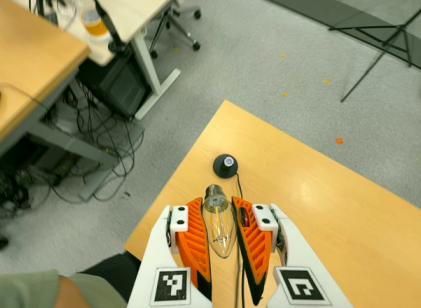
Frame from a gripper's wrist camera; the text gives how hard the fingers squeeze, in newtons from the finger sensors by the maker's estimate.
{"total": 21.0, "left": 23.3, "right": 18.7}